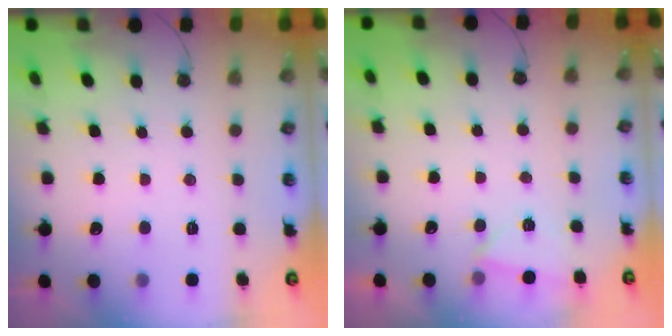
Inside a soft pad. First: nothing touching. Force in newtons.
{"total": 1.9, "press": 1.8, "slide": 0.6}